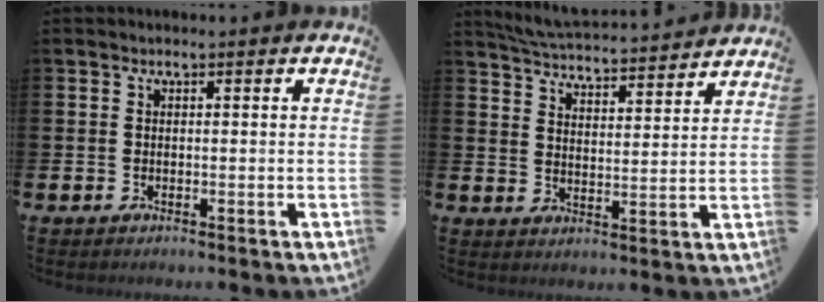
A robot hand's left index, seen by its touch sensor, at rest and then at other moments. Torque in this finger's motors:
{"motor_torque": [-0.24, -0.31, 0.37, 0.11]}